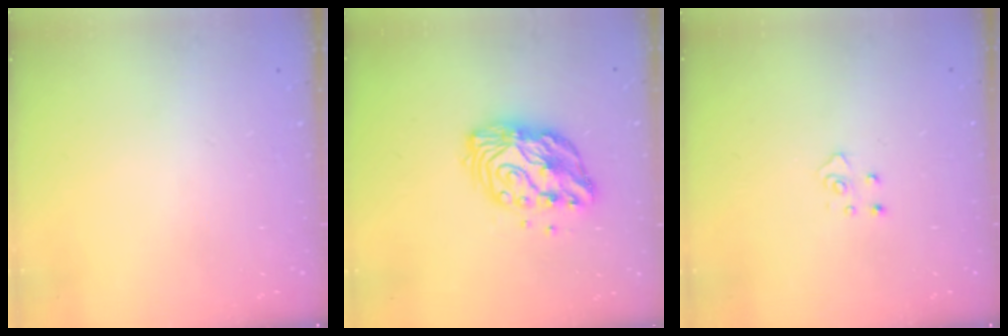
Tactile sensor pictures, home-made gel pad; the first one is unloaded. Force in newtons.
{"total": 12.8, "press": 12.8, "slide": 1.1}
{"total": 4.0, "press": 4.0, "slide": 0.4}